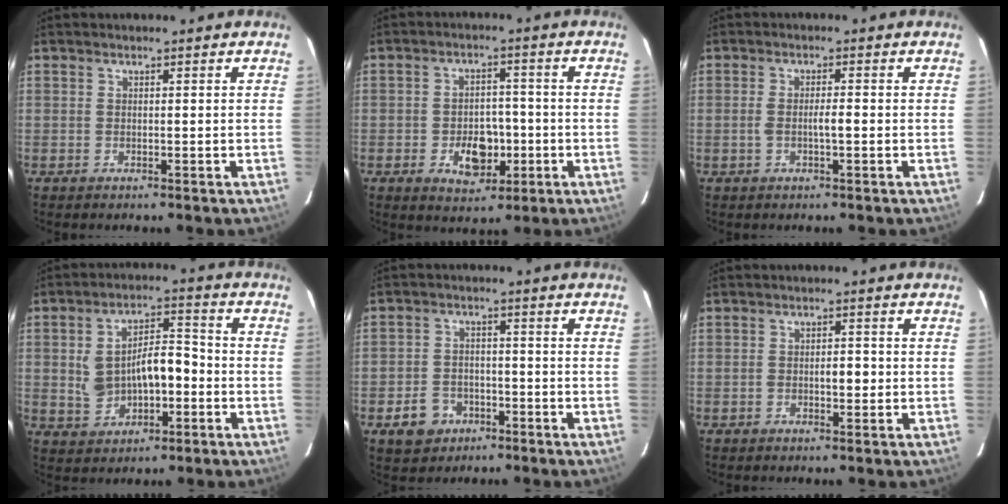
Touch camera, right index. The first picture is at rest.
{"total": 6.8, "force": [-2.0, 4.4, 4.9], "torque": [-0.074, 0.008, -0.025]}
{"total": 2.5, "force": [-0.5, 0.4, 2.4], "torque": [-0.045, 0.002, -0.009]}
{"total": 9.9, "force": [-1.1, 5.0, 8.4], "torque": [-0.157, 0.029, -0.009]}
{"total": 5.7, "force": [-2.8, 4.6, 1.8], "torque": [-0.036, 0.009, -0.037]}
{"total": 2.5, "force": [-0.5, 1.1, 2.2], "torque": [-0.034, 0.004, -0.007]}